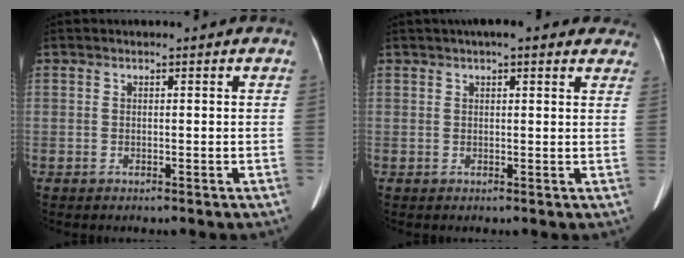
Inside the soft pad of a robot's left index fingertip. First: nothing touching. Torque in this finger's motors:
{"motor_torque": [0.73, -0.84, 0.09, 0.08]}